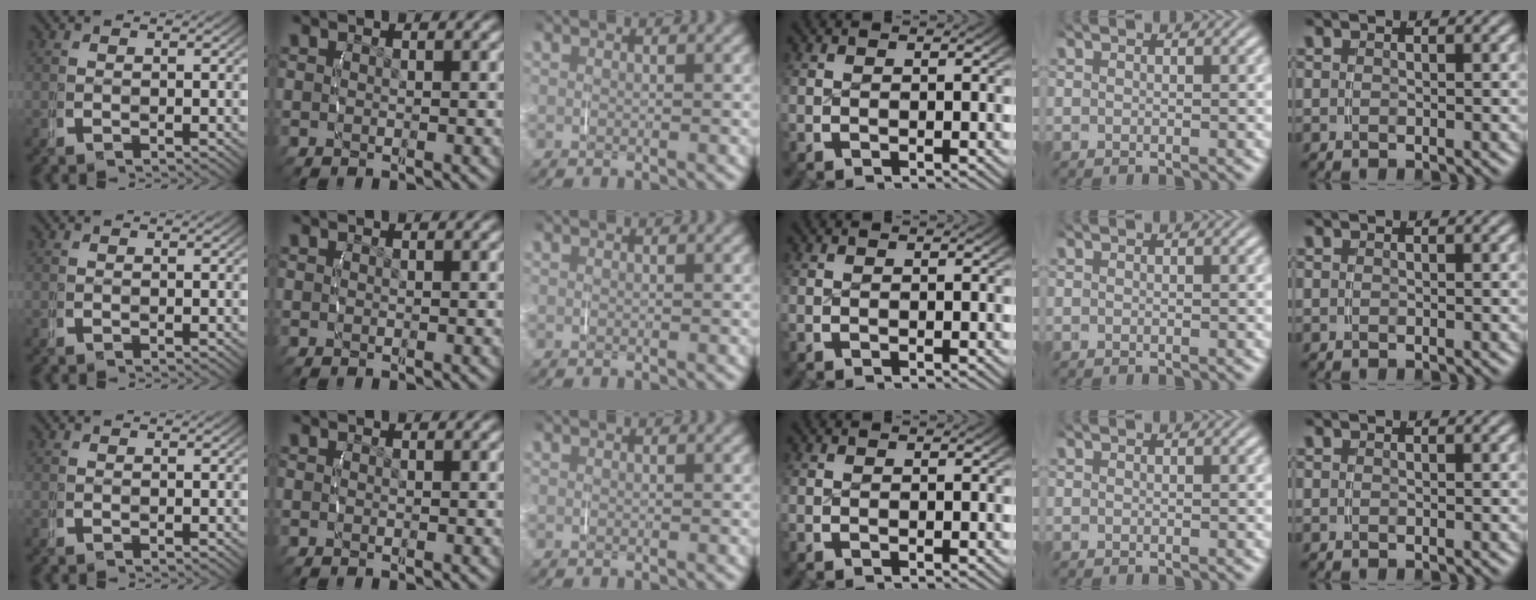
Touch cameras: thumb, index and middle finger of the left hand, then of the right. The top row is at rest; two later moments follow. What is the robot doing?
{"motion": "grasp_and_lifting", "object": "router"}